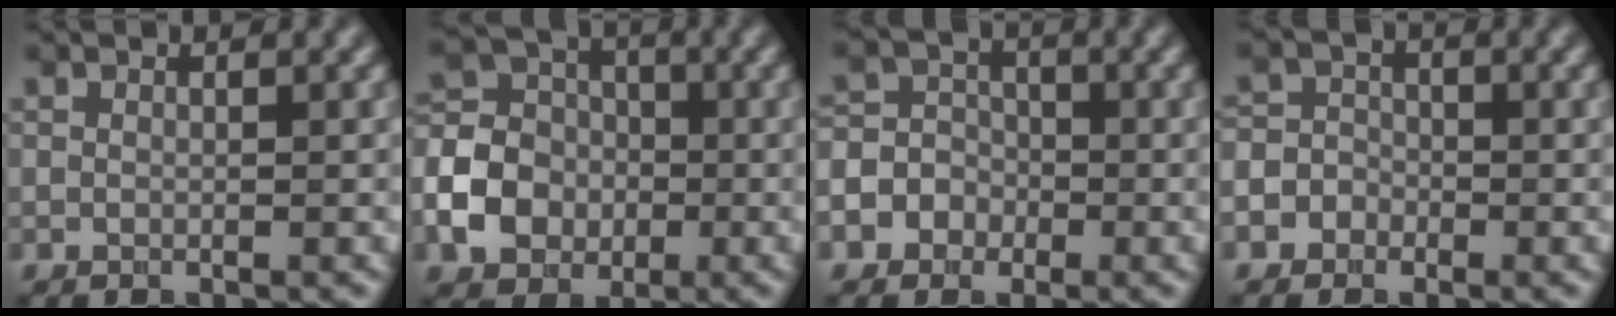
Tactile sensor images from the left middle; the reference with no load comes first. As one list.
[{"total": 6.1, "force": [-1.9, 5.1, 2.8], "torque": [-0.062, 0.010, -0.051]}, {"total": 6.6, "force": [-2.9, 5.8, 1.3], "torque": [-0.010, 0.005, -0.074]}, {"total": 4.2, "force": [-2.0, 3.5, 0.8], "torque": [0.018, 0.003, -0.053]}]